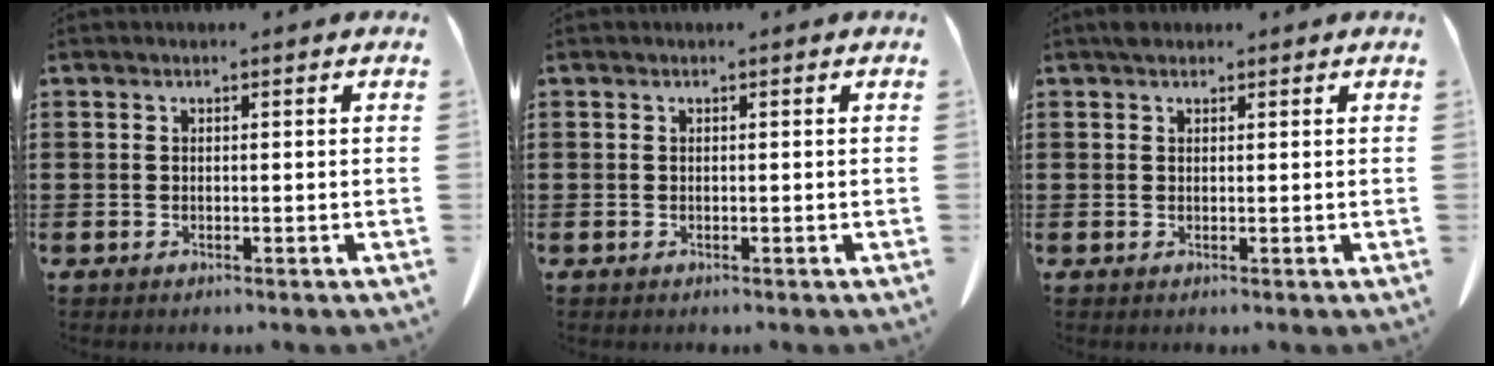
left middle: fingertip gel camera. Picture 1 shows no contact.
{"total": 0.0}
{"total": 1.0, "force": [0.8, 0.6, 0.2], "torque": [0.001, 0.000, 0.014]}